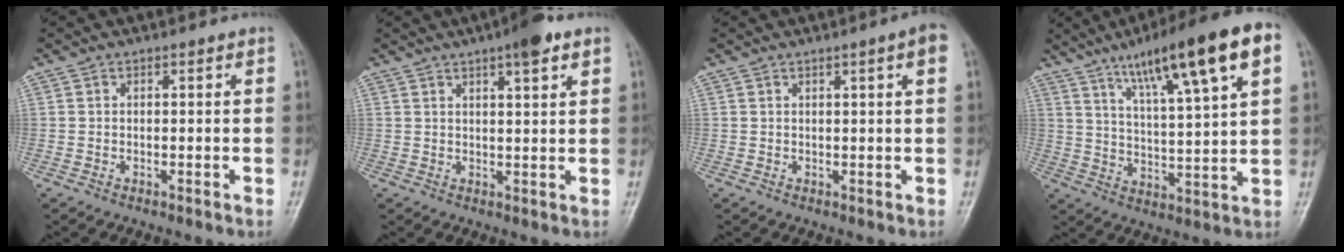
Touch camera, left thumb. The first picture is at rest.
{"total": 6.2, "force": [3.7, 1.4, 4.9], "torque": [-0.067, -0.007, 0.050]}
{"total": 3.4, "force": [1.4, 0.0, 3.1], "torque": [-0.042, 0.000, 0.019]}
{"total": 18.9, "force": [9.6, 3.0, 16.0], "torque": [-0.237, -0.013, 0.154]}